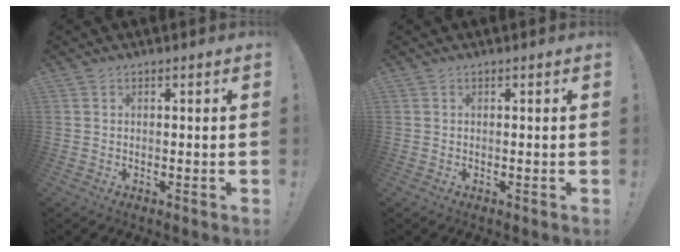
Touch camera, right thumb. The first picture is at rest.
{"total": 0.0}